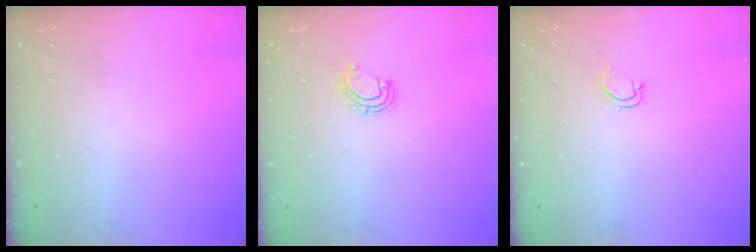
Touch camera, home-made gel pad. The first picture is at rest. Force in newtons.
{"total": 3.9, "press": 3.9, "slide": 0.2}
{"total": 2.8, "press": 2.8, "slide": 0.2}